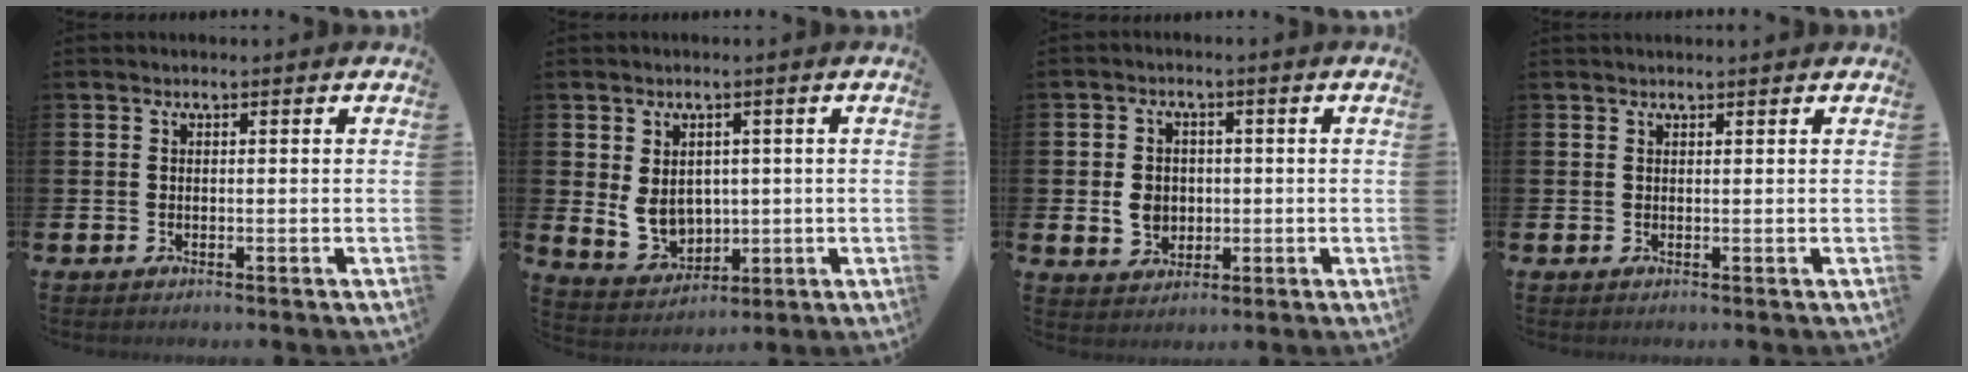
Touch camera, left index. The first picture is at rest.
{"total": 5.1, "force": [0.9, 4.3, 2.7], "torque": [-0.040, -0.002, 0.014]}
{"total": 4.4, "force": [-0.1, 3.8, 2.1], "torque": [-0.025, 0.002, -0.008]}
{"total": 0.7, "force": [0.7, 0.0, 0.1], "torque": [0.005, -0.003, 0.012]}